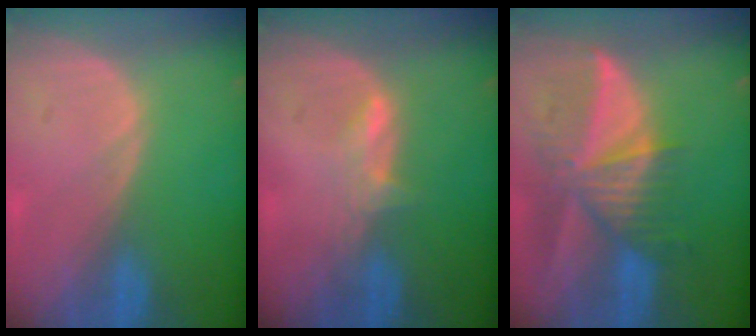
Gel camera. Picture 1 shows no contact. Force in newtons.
{"total": 2.3, "press": 2.3, "slide": 0.4}
{"total": 9.8, "press": 8.6, "slide": 4.7}